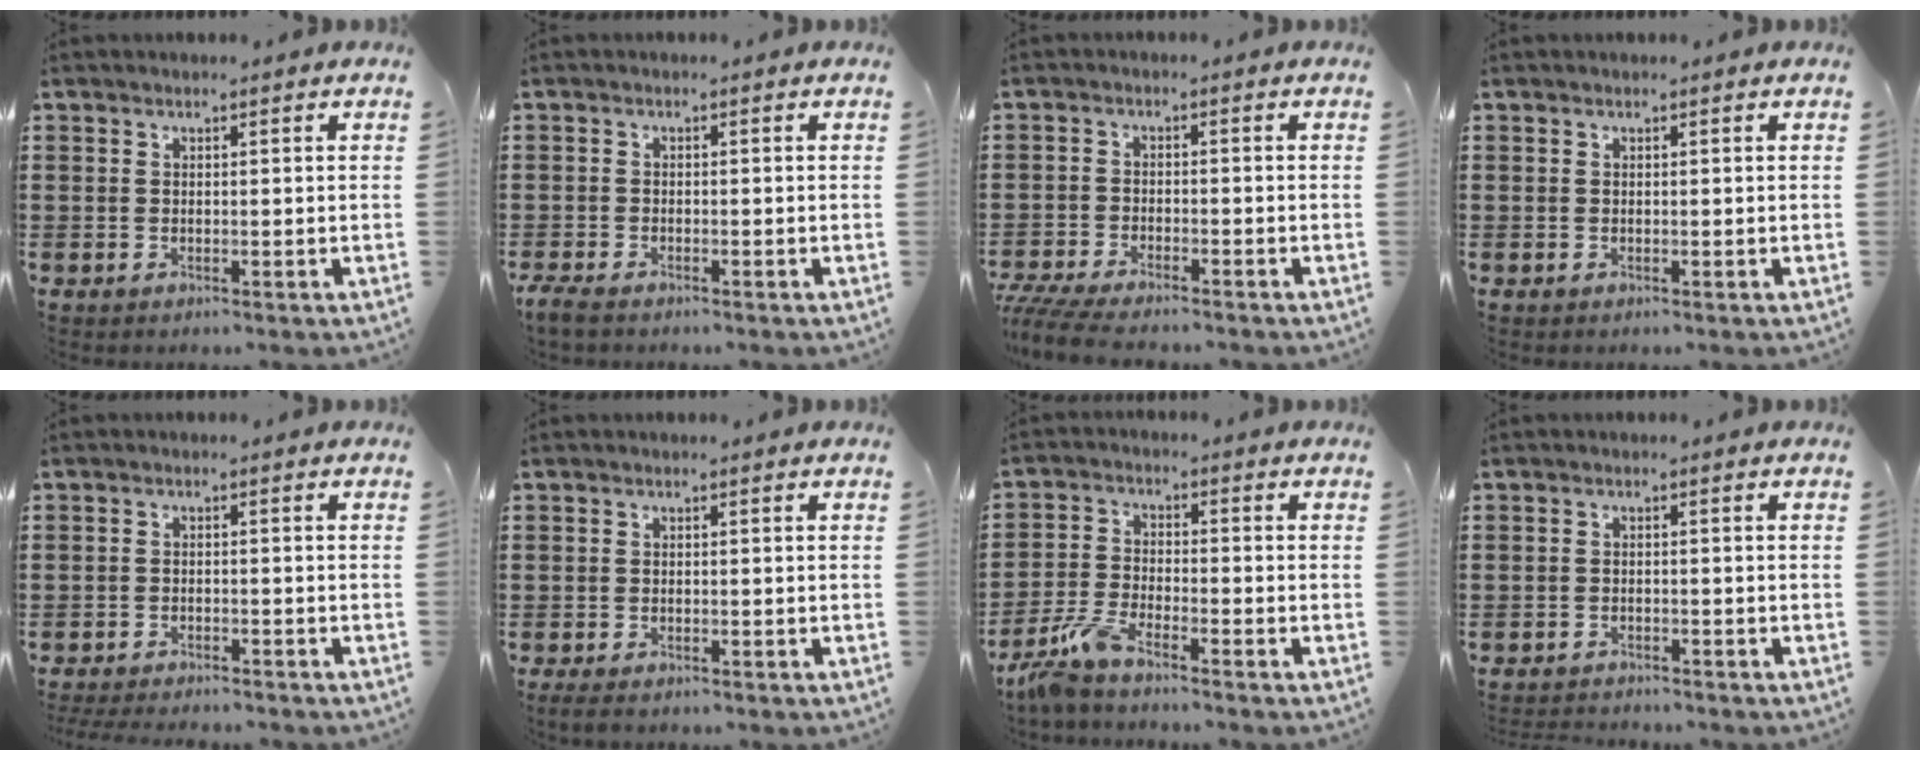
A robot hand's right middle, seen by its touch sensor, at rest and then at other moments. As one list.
[{"total": 1.6, "force": [-1.3, 0.4, 0.9], "torque": [-0.030, -0.004, -0.029]}, {"total": 4.4, "force": [-4.1, 0.3, 1.5], "torque": [-0.043, -0.012, -0.085]}, {"total": 0.0}, {"total": 2.3, "force": [-2.3, 0.1, 0.2], "torque": [-0.016, -0.005, -0.050]}, {"total": 0.9, "force": [-0.7, 0.4, 0.5], "torque": [-0.011, -0.002, -0.013]}, {"total": 5.8, "force": [-4.7, 0.8, 3.2], "torque": [-0.094, -0.014, -0.097]}, {"total": 1.5, "force": [-1.5, 0.1, 0.0], "torque": [-0.004, 0.001, -0.032]}]